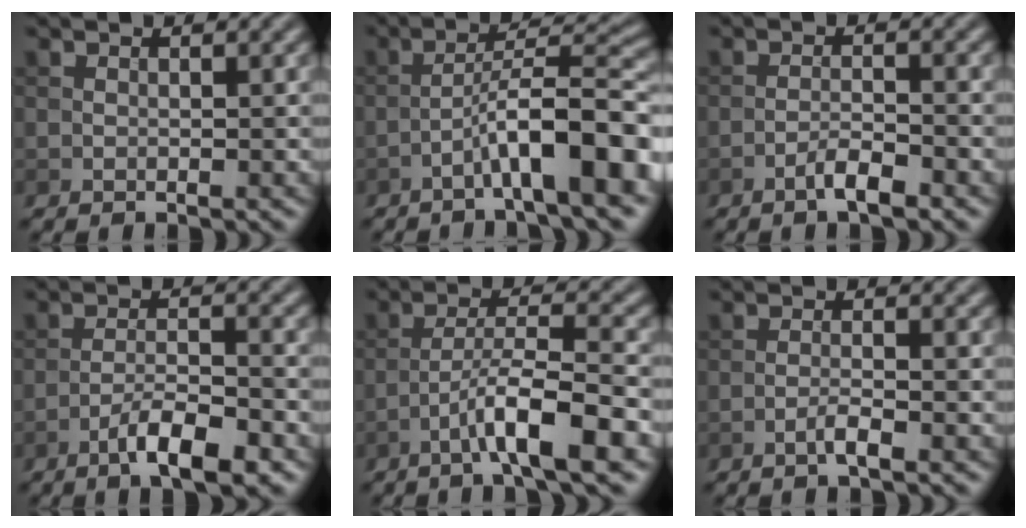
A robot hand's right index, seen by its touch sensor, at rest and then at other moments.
{"total": 8.1, "force": [-3.6, 1.4, 7.1], "torque": [-0.109, 0.026, -0.062]}
{"total": 2.5, "force": [-1.6, 0.4, 1.8], "torque": [-0.032, 0.006, -0.033]}
{"total": 5.2, "force": [-3.3, 1.1, 3.9], "torque": [-0.069, 0.007, -0.057]}
{"total": 6.5, "force": [-3.4, 0.8, 5.5], "torque": [-0.089, 0.014, -0.061]}
{"total": 1.6, "force": [-0.9, 0.2, 1.3], "torque": [-0.024, 0.005, -0.021]}